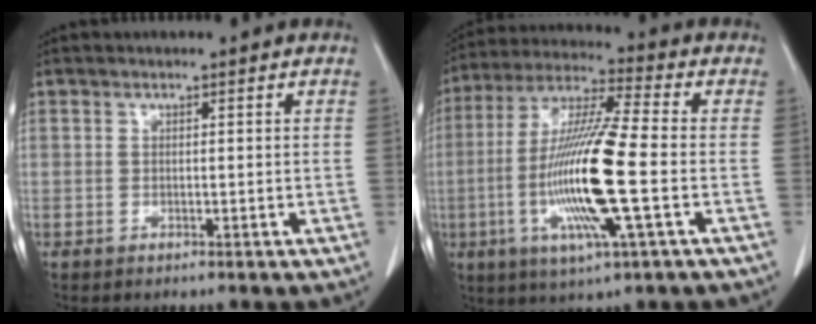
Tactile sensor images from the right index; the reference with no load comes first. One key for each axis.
{"total": 16.8, "fx": -3.4, "fy": 0.7, "fz": 16.4, "tx": -0.334, "ty": -0.013, "tz": -0.069}